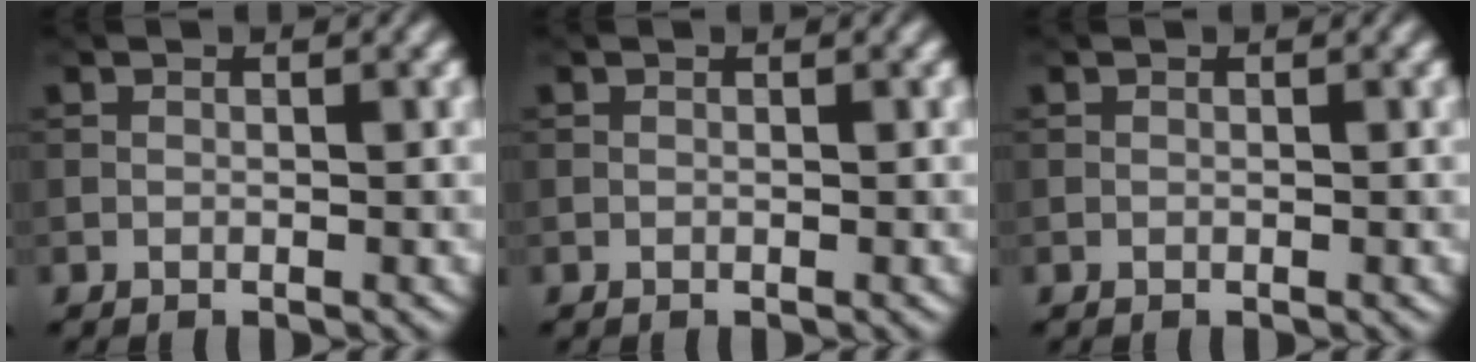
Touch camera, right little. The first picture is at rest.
{"total": 0.0}
{"total": 0.0}